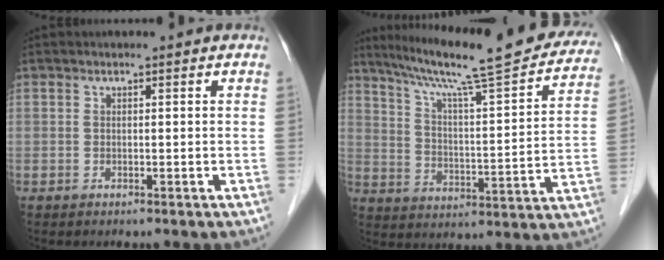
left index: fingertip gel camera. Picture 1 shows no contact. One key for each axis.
{"total": 25.7, "fx": 21.6, "fy": 2.5, "fz": 13.7, "tx": -0.215, "ty": -0.014, "tz": 0.294}